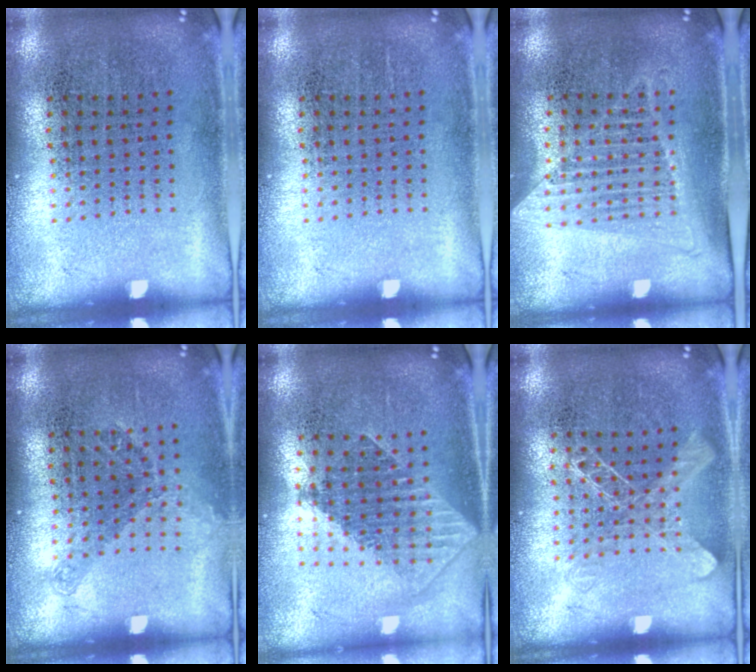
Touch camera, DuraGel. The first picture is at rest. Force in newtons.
{"total": 0.0}
{"total": 1.3, "press": 1.2, "slide": 0.5}
{"total": 1.2, "press": 0.9, "slide": 0.8}
{"total": 1.8, "press": 1.4, "slide": 1.0}
{"total": 1.7, "press": 1.7, "slide": 0.4}